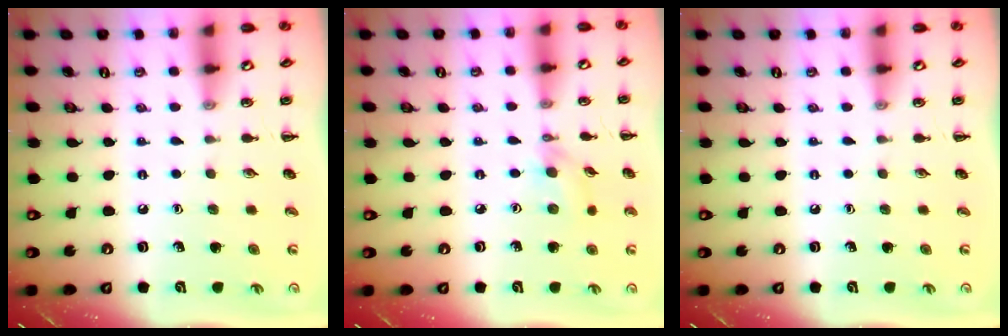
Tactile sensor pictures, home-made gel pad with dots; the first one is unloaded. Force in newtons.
{"total": 3.5, "press": 3.3, "slide": 1.1}
{"total": 0.0}